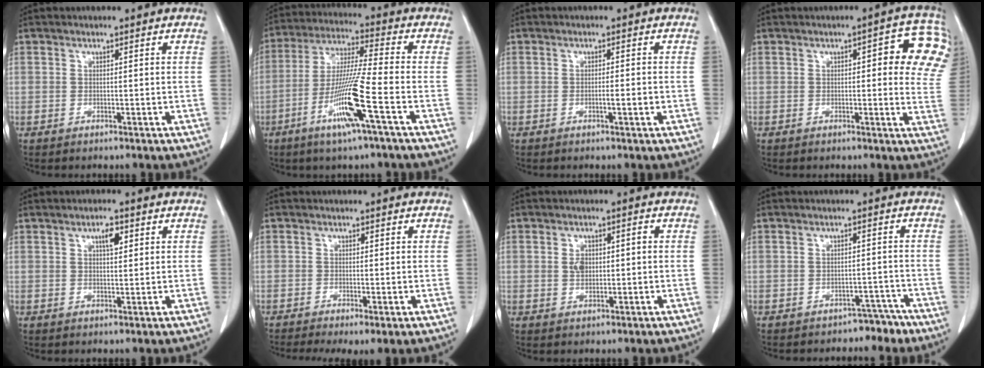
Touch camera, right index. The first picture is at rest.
{"total": 12.6, "force": [-5.2, -0.9, 11.4], "torque": [-0.227, -0.016, -0.104]}
{"total": 1.7, "force": [-0.5, 0.1, 1.6], "torque": [-0.026, -0.001, -0.009]}
{"total": 10.5, "force": [3.6, 3.3, 9.2], "torque": [-0.085, 0.010, 0.029]}
{"total": 2.8, "force": [1.2, 0.9, 2.3], "torque": [-0.038, 0.001, 0.021]}
{"total": 4.8, "force": [-2.7, 1.3, 3.7], "torque": [-0.061, -0.017, -0.047]}
{"total": 3.0, "force": [0.2, 1.9, 2.3], "torque": [-0.041, 0.010, 0.007]}
{"total": 3.6, "force": [-3.0, 1.9, 0.2], "torque": [0.007, 0.015, -0.037]}